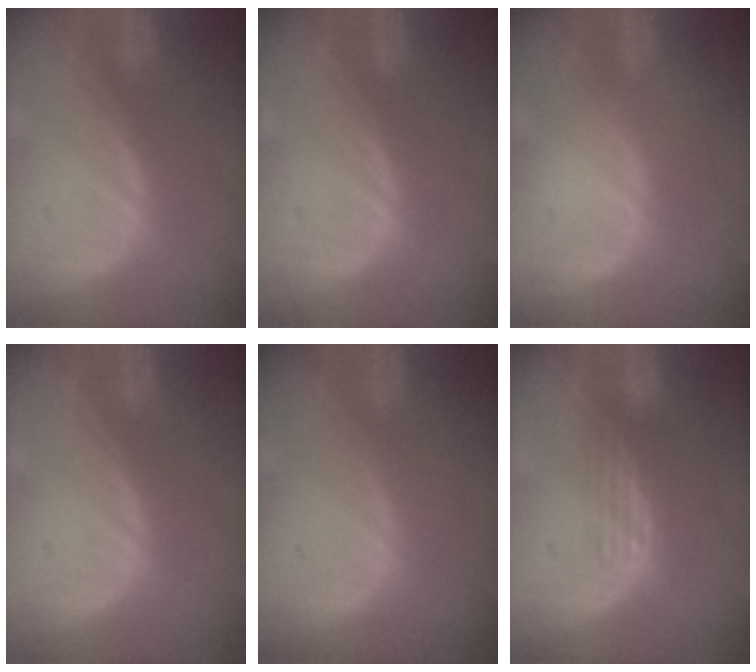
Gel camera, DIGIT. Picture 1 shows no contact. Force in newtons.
{"total": 0.0}
{"total": 0.0}
{"total": 0.0}
{"total": 0.0}
{"total": 2.9, "press": 2.7, "slide": 1.2}